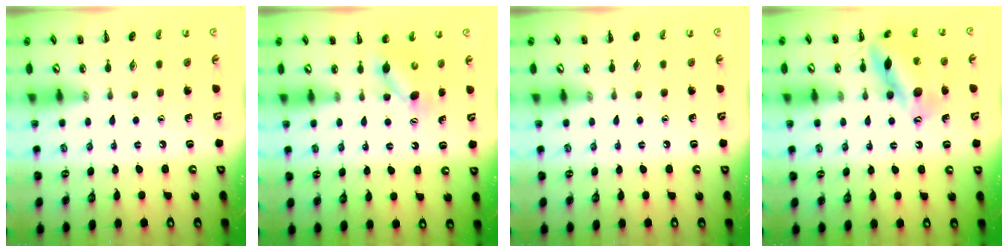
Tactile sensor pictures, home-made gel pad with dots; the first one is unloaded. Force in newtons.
{"total": 5.0, "press": 5.0, "slide": 0.4}
{"total": 0.0}
{"total": 14.6, "press": 14.5, "slide": 1.5}